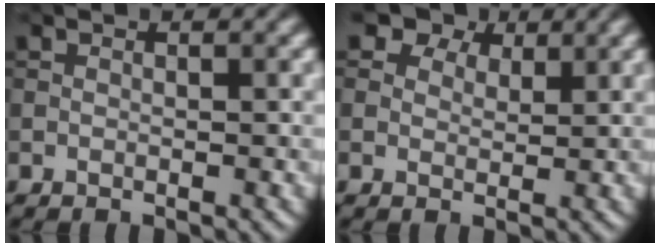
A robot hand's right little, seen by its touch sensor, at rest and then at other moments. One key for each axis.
{"total": 5.0, "fx": 3.5, "fy": 3.0, "fz": 1.9, "tx": -0.043, "ty": -0.006, "tz": 0.050}